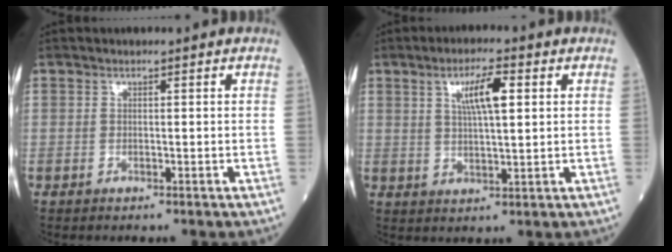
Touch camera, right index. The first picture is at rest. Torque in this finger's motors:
{"motor_torque": [0.10, 0.22, 0.15, 0.04]}